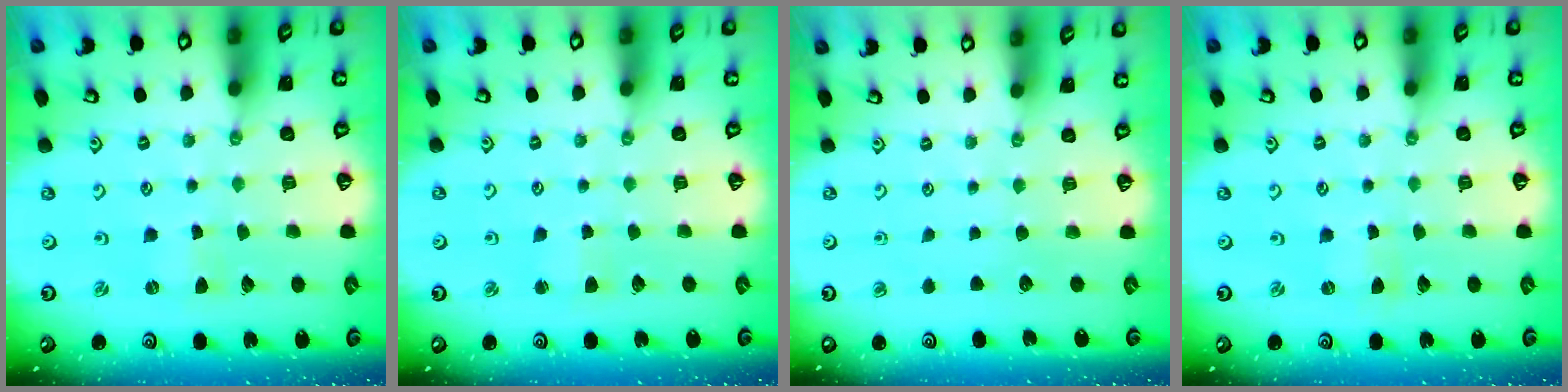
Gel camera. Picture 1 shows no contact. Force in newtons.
{"total": 3.0, "press": 3.0, "slide": 0.3}
{"total": 0.0}
{"total": 0.0}